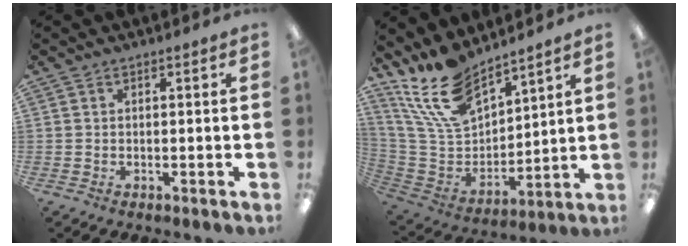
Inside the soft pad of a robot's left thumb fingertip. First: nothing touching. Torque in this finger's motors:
{"motor_torque": [0.20, 0.14, 1.43, -1.34, 0.12]}